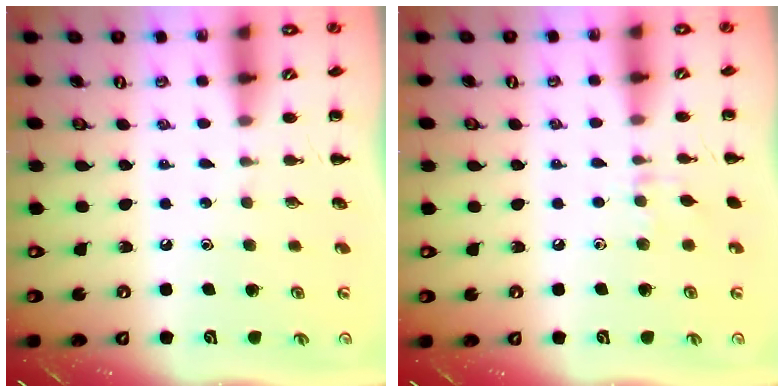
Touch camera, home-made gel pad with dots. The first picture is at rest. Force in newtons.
{"total": 5.4, "press": 5.0, "slide": 1.9}